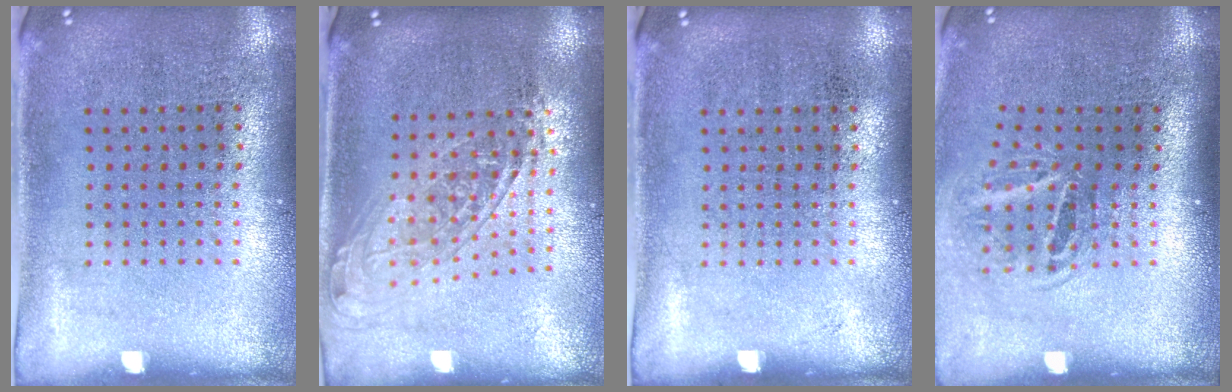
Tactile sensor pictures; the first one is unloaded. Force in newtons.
{"total": 1.5, "press": 1.3, "slide": 0.9}
{"total": 0.0}
{"total": 1.8, "press": 1.2, "slide": 1.3}